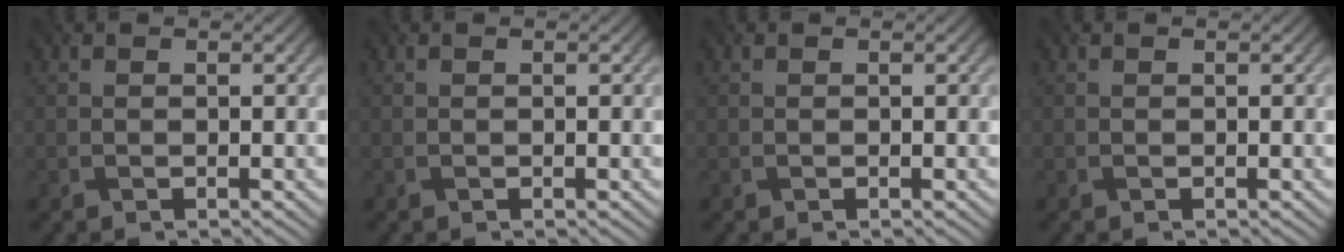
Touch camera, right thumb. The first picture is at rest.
{"total": 0.0}
{"total": 0.0}
{"total": 0.0}